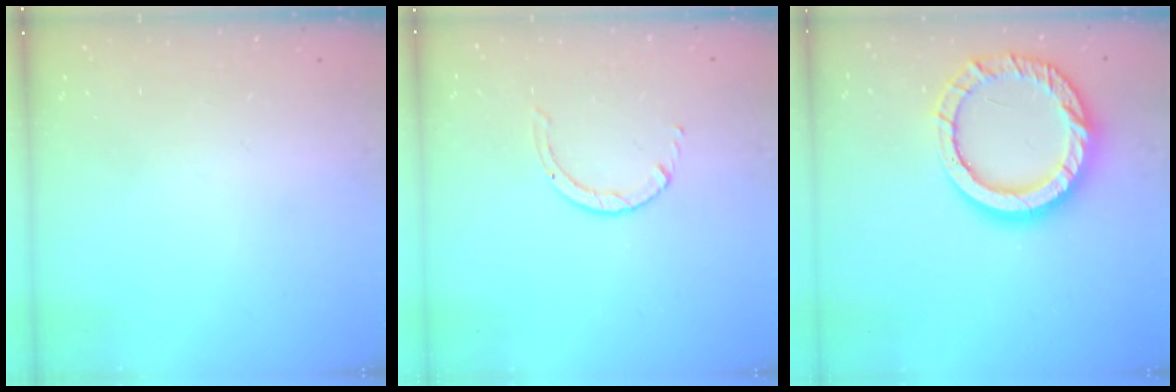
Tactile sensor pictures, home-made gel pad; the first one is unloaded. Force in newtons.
{"total": 1.4, "press": 1.4, "slide": 0.1}
{"total": 16.8, "press": 16.7, "slide": 1.8}